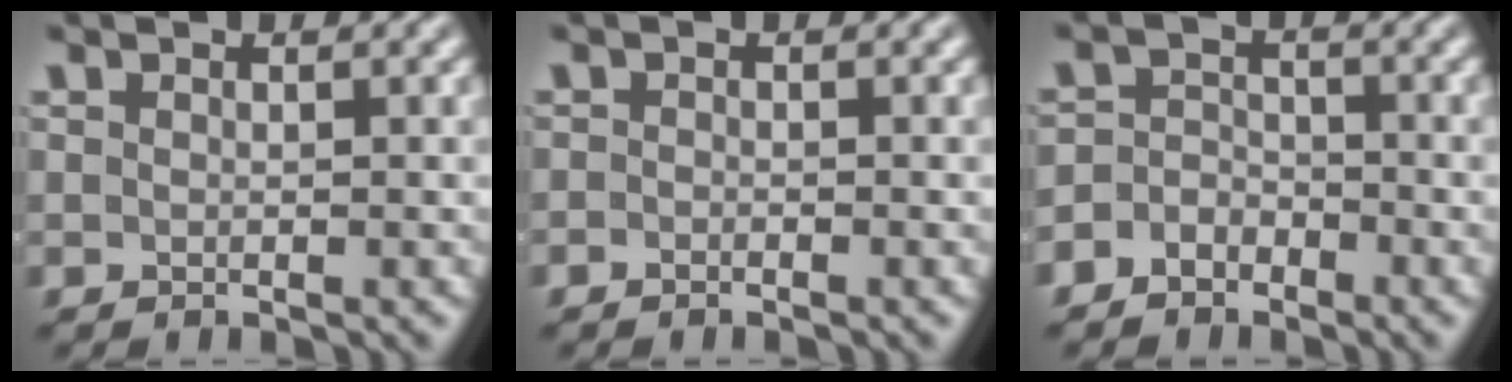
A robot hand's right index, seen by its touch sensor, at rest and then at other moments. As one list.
[{"total": 0.9, "force": [-0.9, -0.3, -0.2], "torque": [0.004, -0.006, -0.013]}, {"total": 4.0, "force": [-2.9, 2.6, 0.8], "torque": [-0.013, -0.014, -0.048]}]